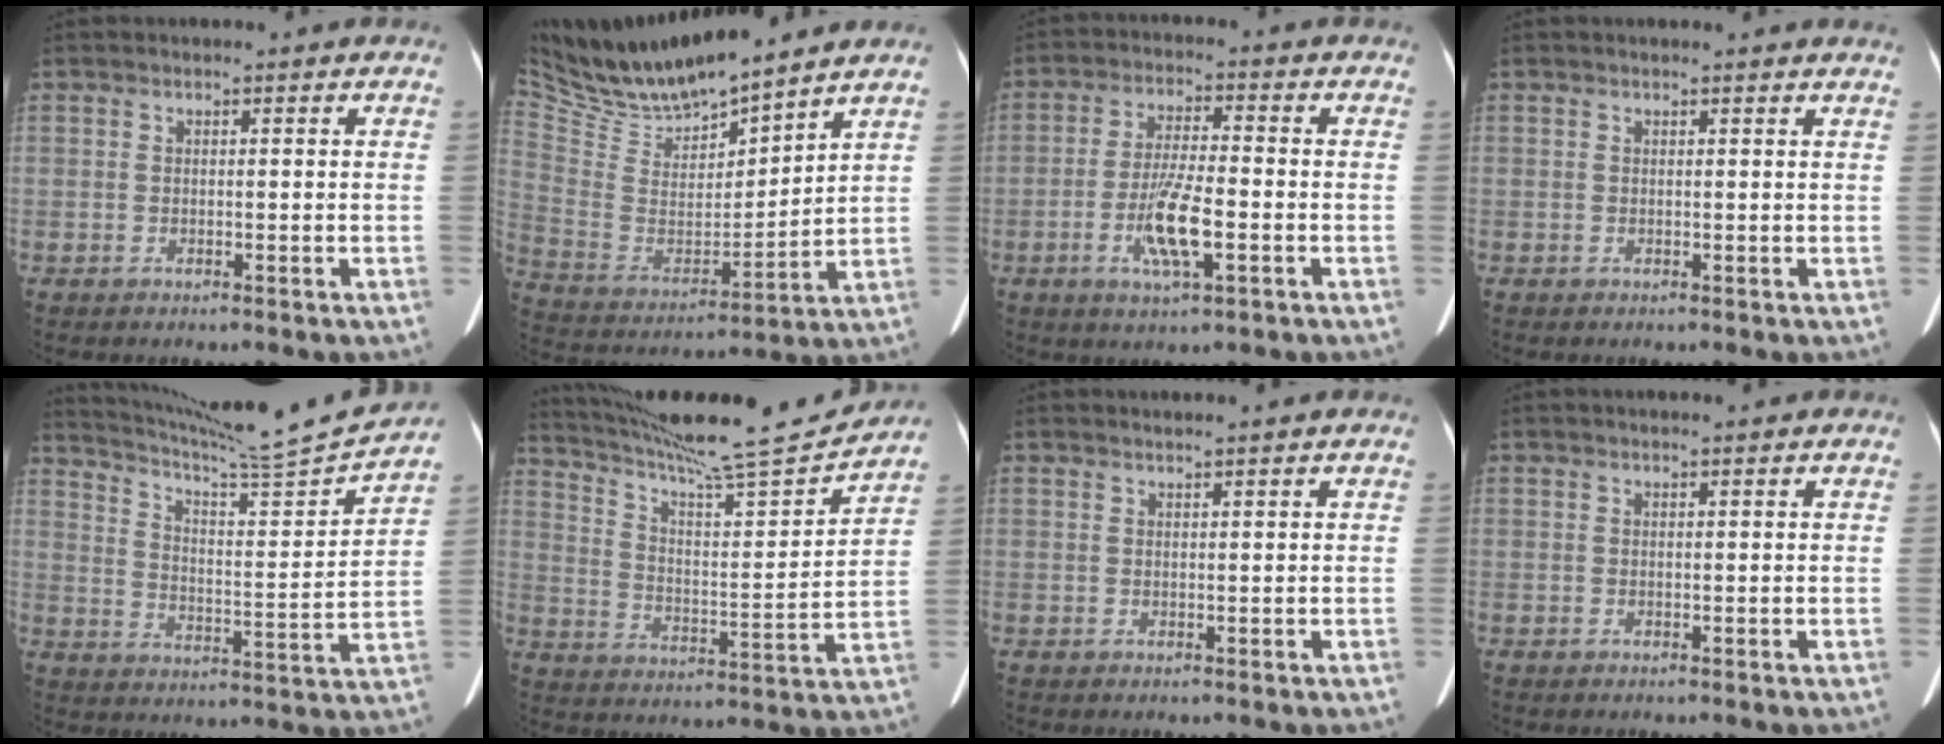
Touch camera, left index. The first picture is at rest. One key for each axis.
{"total": 12.3, "fx": 11.7, "fy": 1.7, "fz": 3.3, "tx": -0.081, "ty": 0.006, "tz": 0.235}
{"total": 8.0, "fx": -2.6, "fy": 1.4, "fz": 7.4, "tx": -0.146, "ty": -0.006, "tz": -0.049}
{"total": 4.2, "fx": 4.0, "fy": 0.4, "fz": 1.0, "tx": -0.012, "ty": 0.011, "tz": 0.027}
{"total": 18.0, "fx": 17.1, "fy": -2.4, "fz": 5.1, "tx": -0.097, "ty": -0.053, "tz": 0.250}
{"total": 19.1, "fx": 17.8, "fy": -0.4, "fz": 7.0, "tx": -0.126, "ty": -0.029, "tz": 0.271}
{"total": 2.2, "fx": 2.0, "fy": -0.3, "fz": 0.8, "tx": -0.013, "ty": 0.013, "tz": 0.030}
{"total": 1.6, "fx": 1.4, "fy": 0.0, "fz": 0.8, "tx": -0.008, "ty": 0.015, "tz": 0.019}